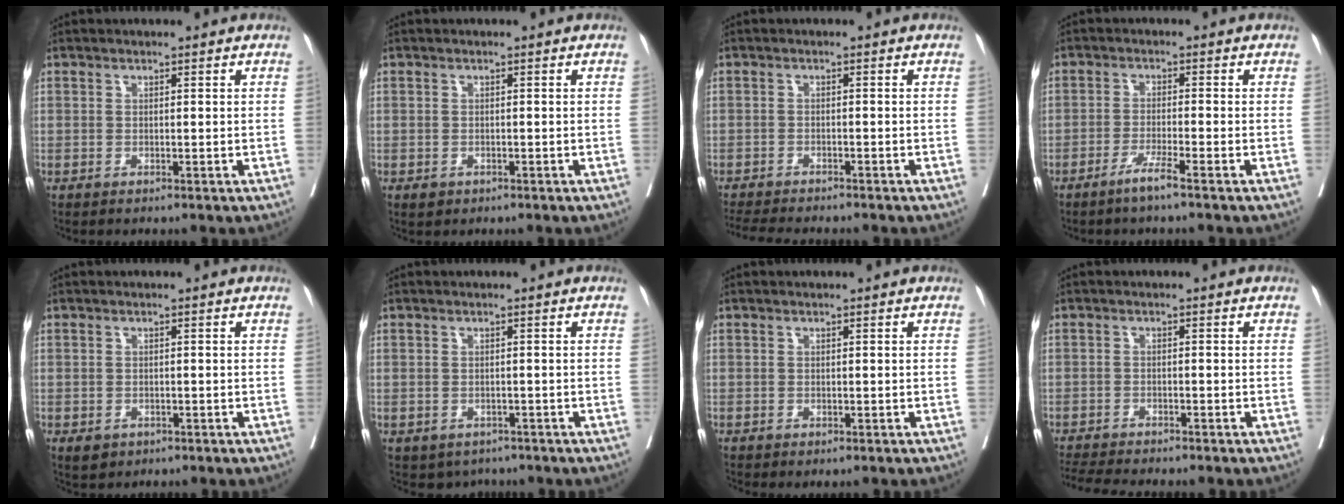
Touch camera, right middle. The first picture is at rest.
{"total": 0.0}
{"total": 8.0, "force": [-7.3, 0.0, 3.3], "torque": [-0.044, -0.011, -0.111]}
{"total": 3.1, "force": [-1.9, -1.5, 2.0], "torque": [-0.038, -0.007, -0.042]}
{"total": 1.2, "force": [-0.7, 0.8, 0.6], "torque": [-0.005, 0.000, -0.003]}
{"total": 2.6, "force": [-2.1, 1.5, 0.4], "torque": [0.006, 0.006, -0.026]}
{"total": 0.7, "force": [0.2, -0.7, 0.0], "torque": [-0.002, -0.001, 0.003]}
{"total": 6.6, "force": [-6.1, -0.4, 2.5], "torque": [-0.037, -0.011, -0.098]}